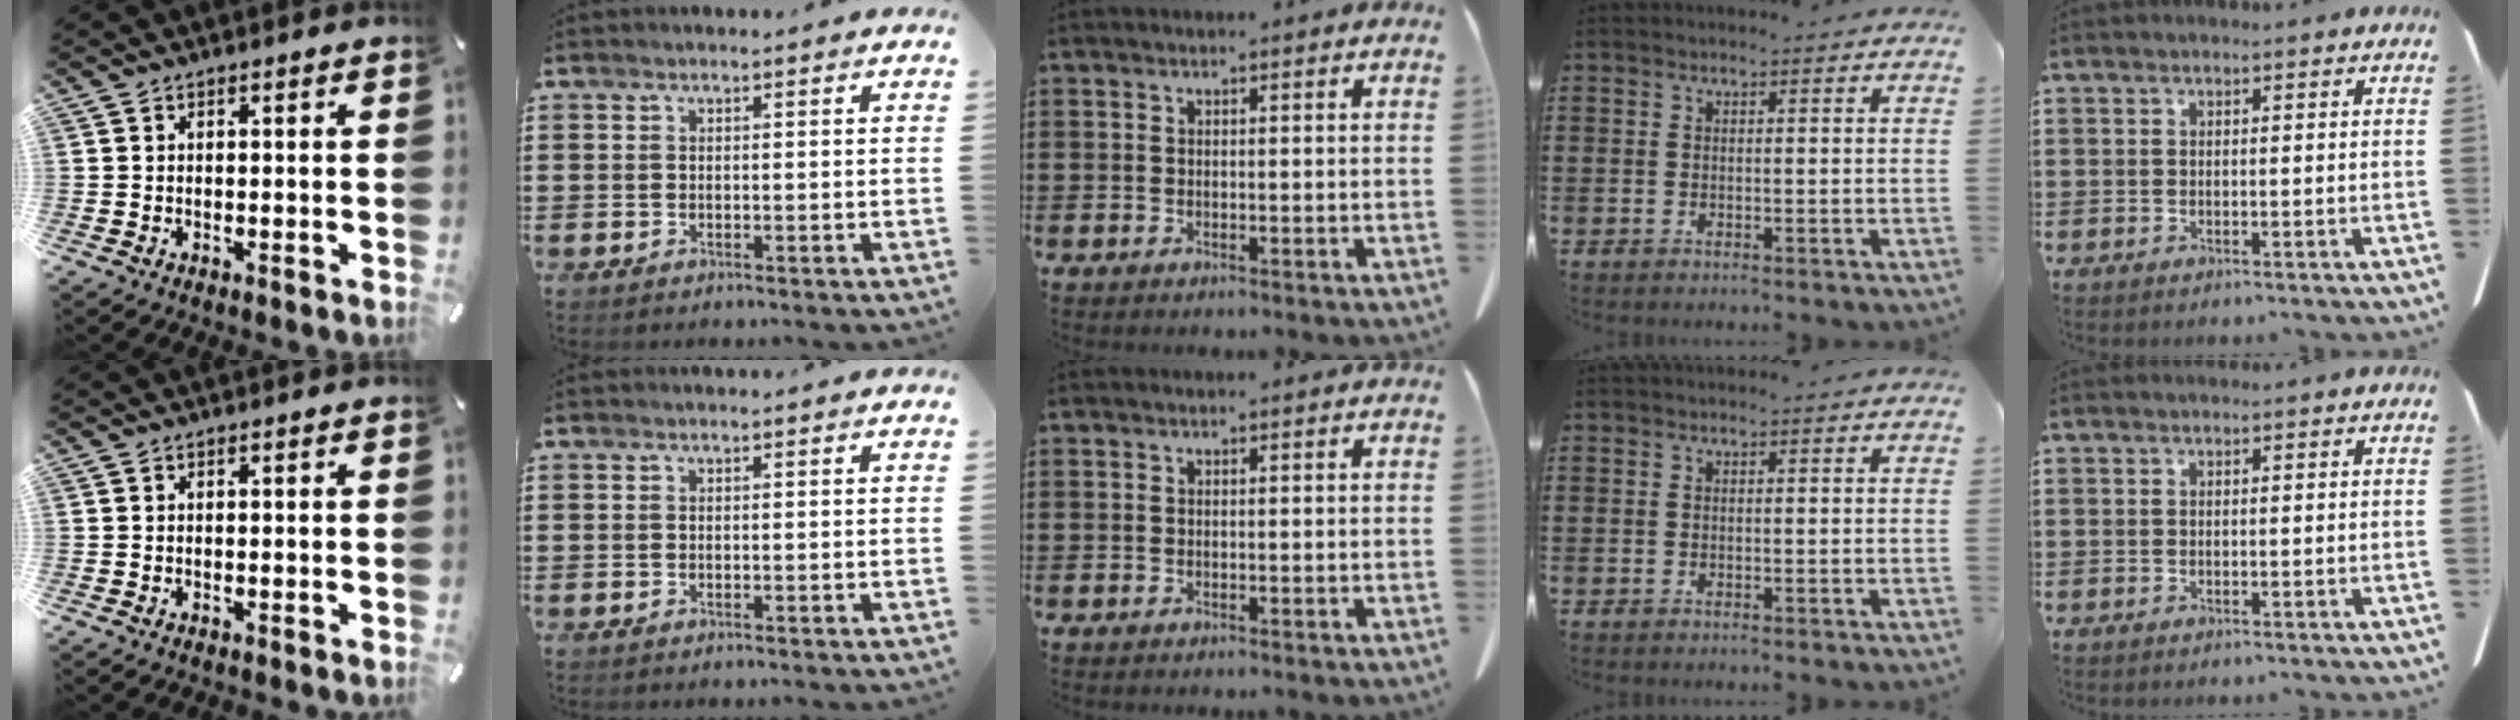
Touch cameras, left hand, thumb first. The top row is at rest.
{}